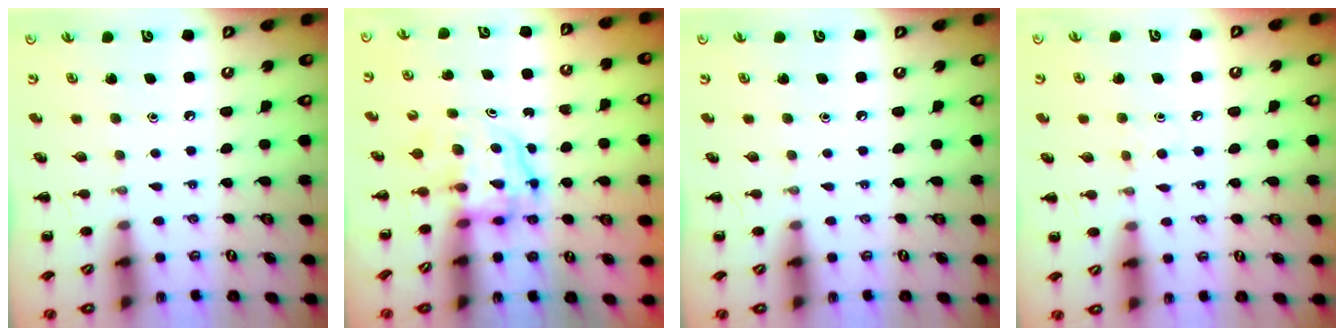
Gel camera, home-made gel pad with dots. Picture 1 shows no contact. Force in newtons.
{"total": 3.8, "press": 3.7, "slide": 0.6}
{"total": 0.0}
{"total": 4.1, "press": 4.0, "slide": 1.2}